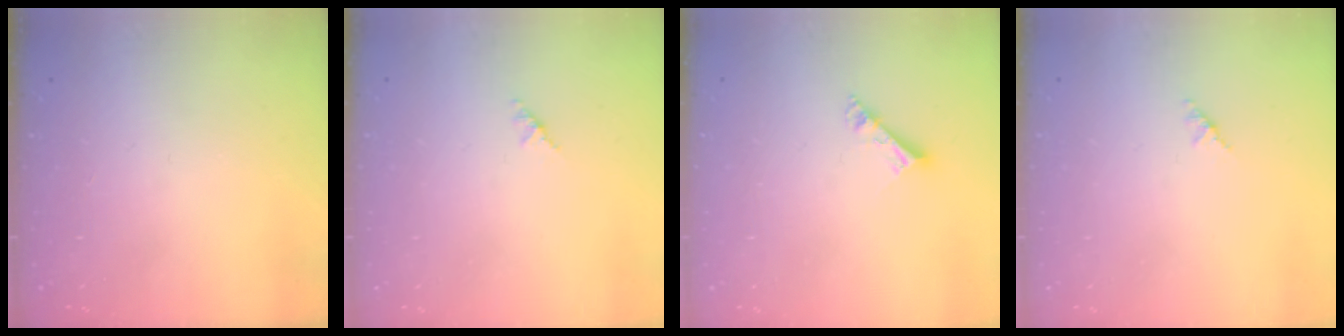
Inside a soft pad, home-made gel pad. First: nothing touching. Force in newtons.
{"total": 1.4, "press": 1.3, "slide": 0.4}
{"total": 5.0, "press": 4.9, "slide": 0.4}
{"total": 1.4, "press": 1.3, "slide": 0.4}